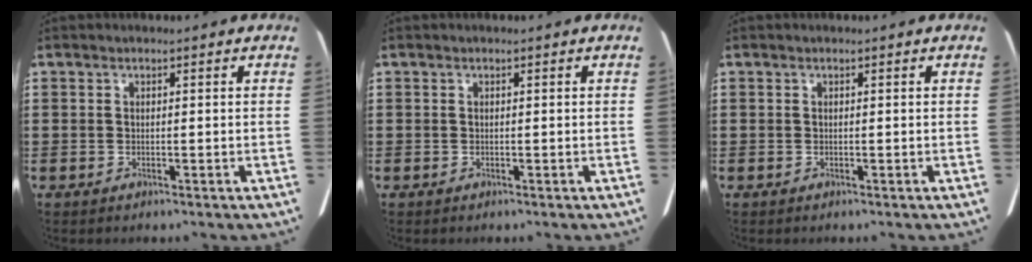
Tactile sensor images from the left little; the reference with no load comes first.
{"total": 0.0}
{"total": 0.0}